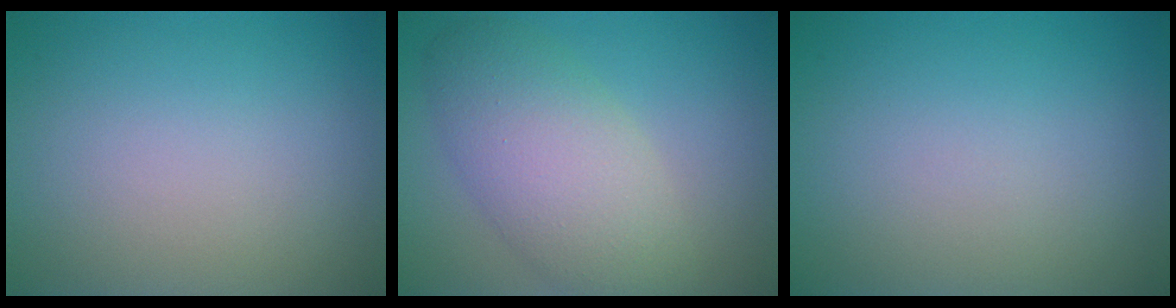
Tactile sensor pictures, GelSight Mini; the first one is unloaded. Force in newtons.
{"total": 6.5, "press": 6.5, "slide": 0.6}
{"total": 0.0}